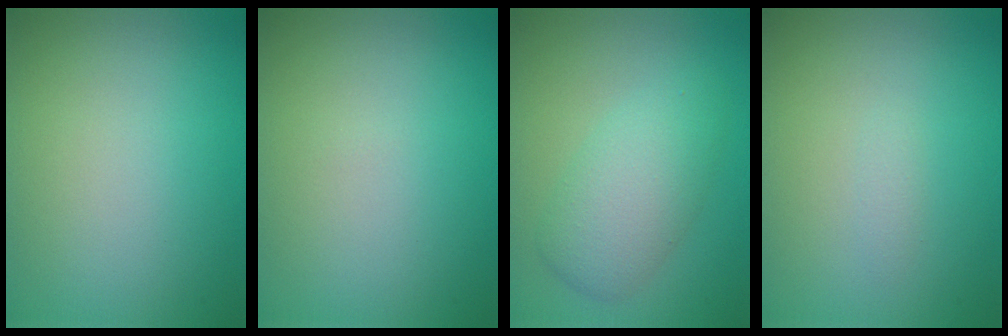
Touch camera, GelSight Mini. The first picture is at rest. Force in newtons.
{"total": 0.0}
{"total": 4.2, "press": 4.2, "slide": 0.1}
{"total": 0.6, "press": 0.6, "slide": 0.1}